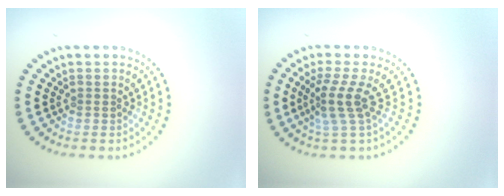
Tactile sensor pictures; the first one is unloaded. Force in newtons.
{"total": 2.8, "press": 1.9, "slide": 2.1}